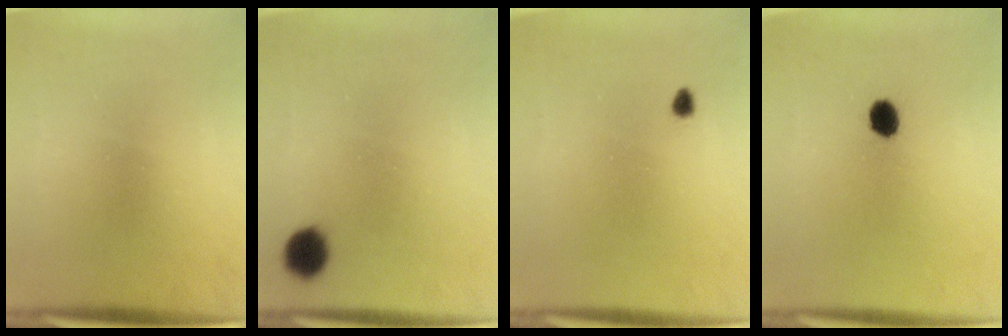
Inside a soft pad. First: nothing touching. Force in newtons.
{"total": 5.3}
{"total": 1.0}
{"total": 3.7}